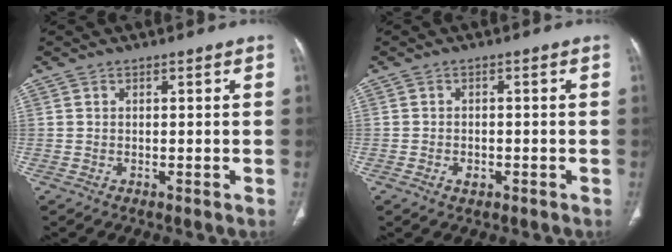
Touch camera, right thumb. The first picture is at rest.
{"total": 2.0, "force": [-0.9, 1.3, 1.1], "torque": [-0.019, 0.011, -0.009]}